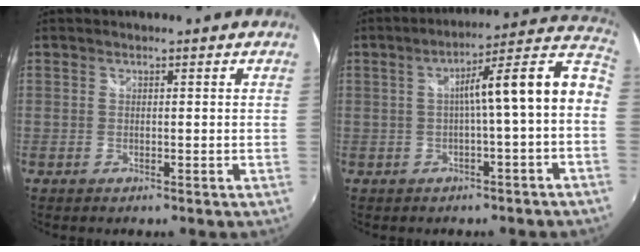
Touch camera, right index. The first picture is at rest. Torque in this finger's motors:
{"motor_torque": [1.57, -0.01, 0.52, 0.16]}